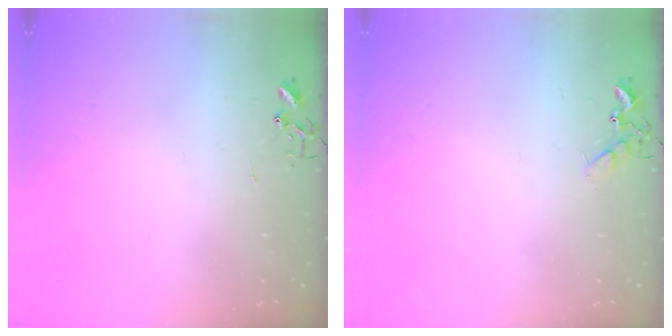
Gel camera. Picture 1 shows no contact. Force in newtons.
{"total": 5.8, "press": 5.7, "slide": 0.6}